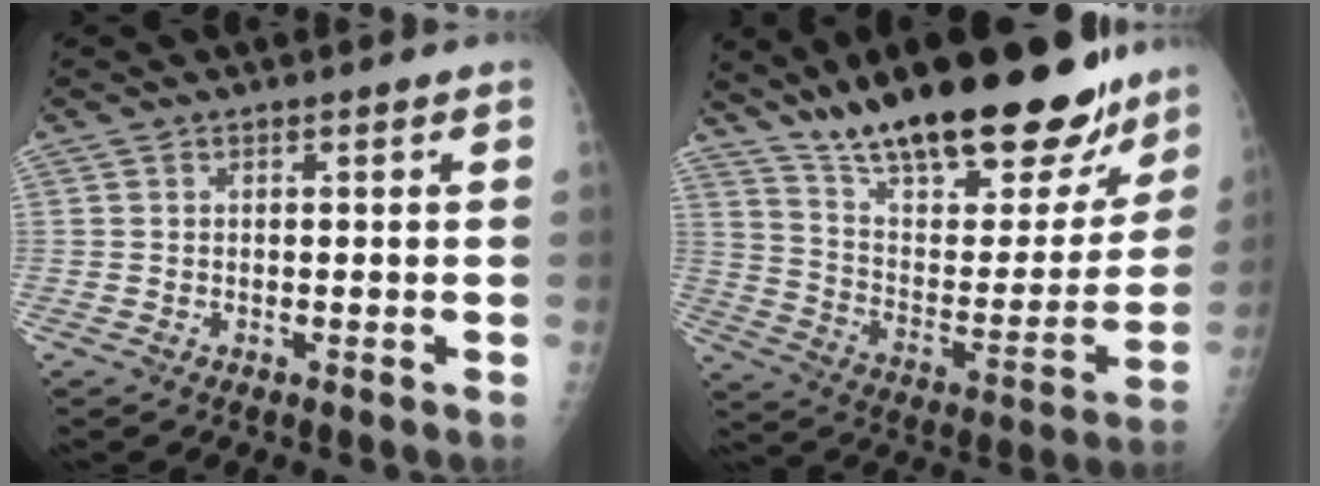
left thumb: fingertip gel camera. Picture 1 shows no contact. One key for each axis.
{"total": 31.0, "fx": 23.2, "fy": 10.0, "fz": 18.0, "tx": -0.243, "ty": -0.085, "tz": 0.359}